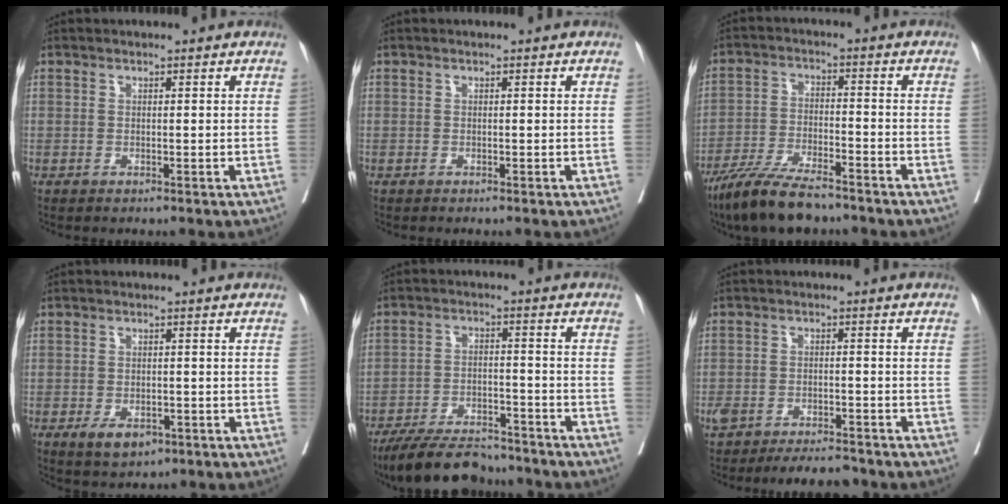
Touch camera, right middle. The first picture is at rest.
{"total": 0.0}
{"total": 10.6, "force": [-8.6, 1.9, 5.9], "torque": [-0.108, -0.025, -0.157]}
{"total": 4.3, "force": [-2.3, 2.5, 2.8], "torque": [-0.043, -0.001, -0.028]}
{"total": 12.0, "force": [-10.8, 2.9, 4.5], "torque": [-0.068, -0.003, -0.176]}
{"total": 7.6, "force": [-6.8, 1.9, 2.8], "torque": [-0.046, -0.001, -0.104]}